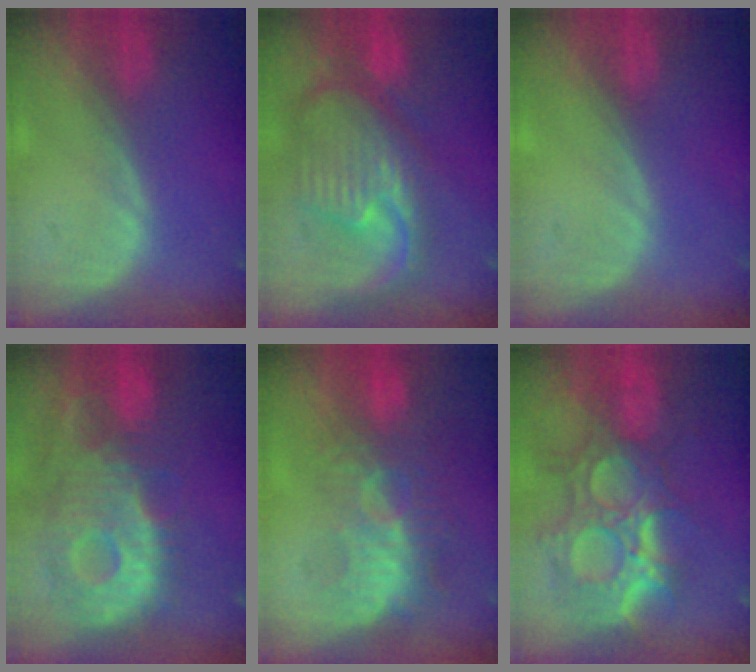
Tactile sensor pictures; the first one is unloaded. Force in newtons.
{"total": 11.8, "press": 10.2, "slide": 6.0}
{"total": 0.0}
{"total": 12.5, "press": 10.9, "slide": 6.0}
{"total": 9.4, "press": 8.7, "slide": 3.7}
{"total": 12.1, "press": 10.8, "slide": 5.5}